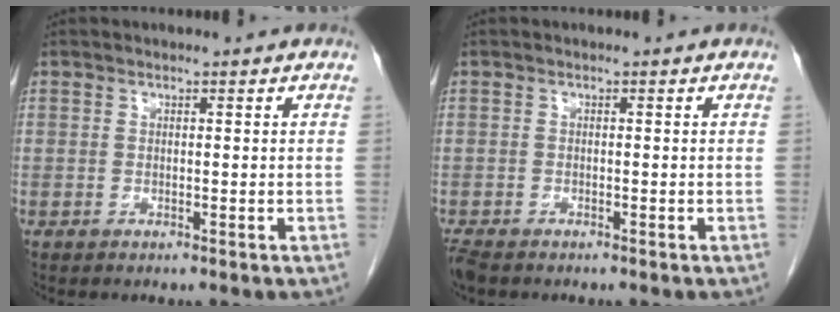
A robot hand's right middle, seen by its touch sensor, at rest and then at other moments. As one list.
[{"total": 2.6, "force": [-2.2, 0.9, 1.1], "torque": [-0.029, -0.008, -0.039]}]